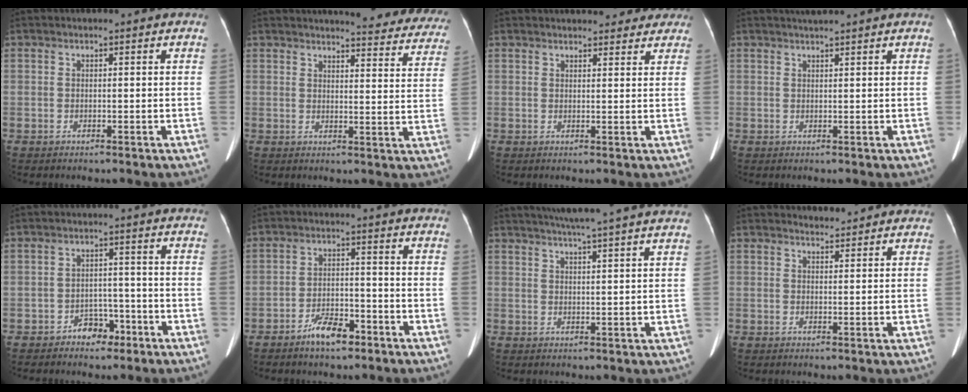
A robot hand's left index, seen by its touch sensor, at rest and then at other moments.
{"total": 20.1, "force": [19.1, 3.1, 5.3], "torque": [-0.036, -0.076, 0.193]}
{"total": 10.7, "force": [9.6, 3.3, 3.3], "torque": [-0.018, 0.017, 0.102]}
{"total": 2.3, "force": [1.9, -0.7, 1.0], "torque": [-0.010, 0.013, 0.038]}
{"total": 4.0, "force": [-2.8, 2.4, 1.5], "torque": [-0.022, 0.010, -0.041]}
{"total": 5.7, "force": [-4.1, 1.9, 3.4], "torque": [-0.068, 0.000, -0.070]}
{"total": 15.8, "force": [13.7, -0.9, 7.8], "torque": [-0.127, 0.007, 0.172]}
{"total": 3.6, "force": [3.5, 0.7, 0.3], "torque": [-0.009, 0.011, 0.040]}